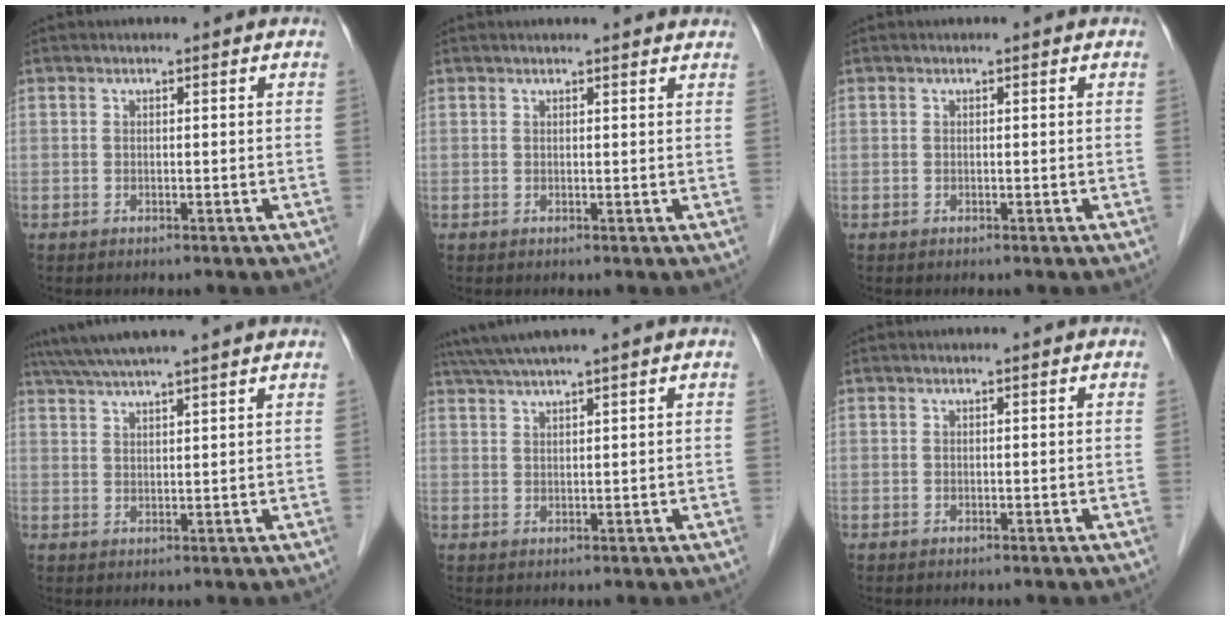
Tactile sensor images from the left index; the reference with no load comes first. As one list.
[{"total": 4.2, "force": [4.1, 0.3, 1.0], "torque": [-0.015, 0.007, 0.036]}, {"total": 0.0}, {"total": 13.3, "force": [11.7, -0.4, 6.4], "torque": [-0.117, 0.042, 0.166]}, {"total": 7.2, "force": [6.1, -1.2, 3.6], "torque": [-0.062, 0.031, 0.099]}, {"total": 1.3, "force": [1.3, 0.1, 0.4], "torque": [-0.012, 0.008, 0.014]}]